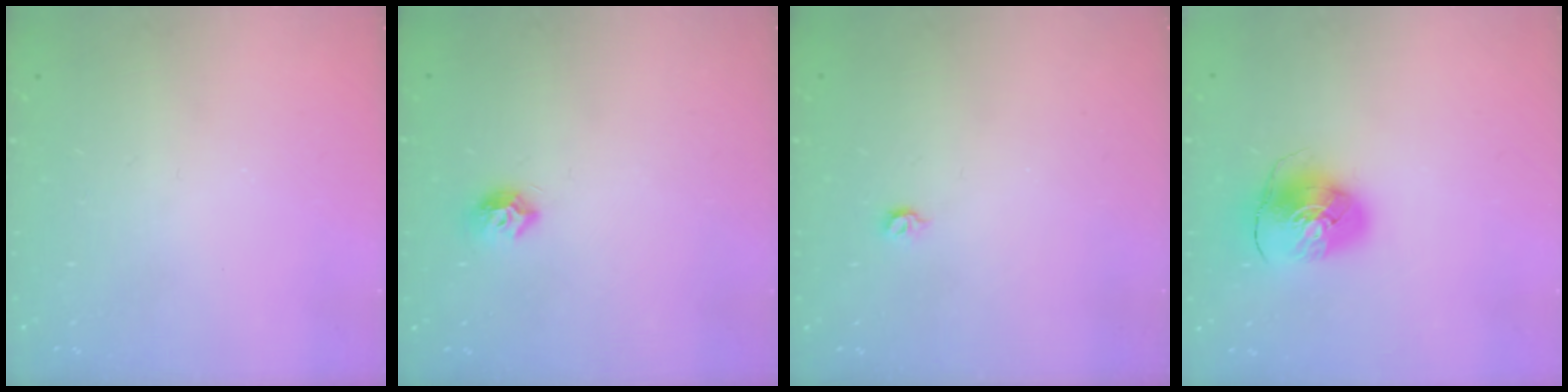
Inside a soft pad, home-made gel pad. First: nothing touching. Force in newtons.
{"total": 7.9, "press": 7.9, "slide": 0.8}
{"total": 3.9, "press": 3.8, "slide": 0.7}
{"total": 9.4, "press": 9.2, "slide": 1.5}